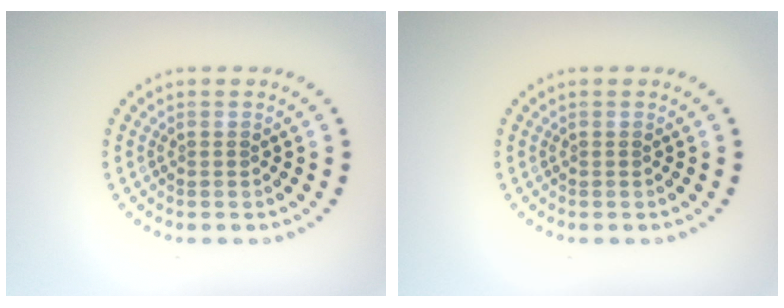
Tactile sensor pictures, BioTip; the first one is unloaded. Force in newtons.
{"total": 0.0}